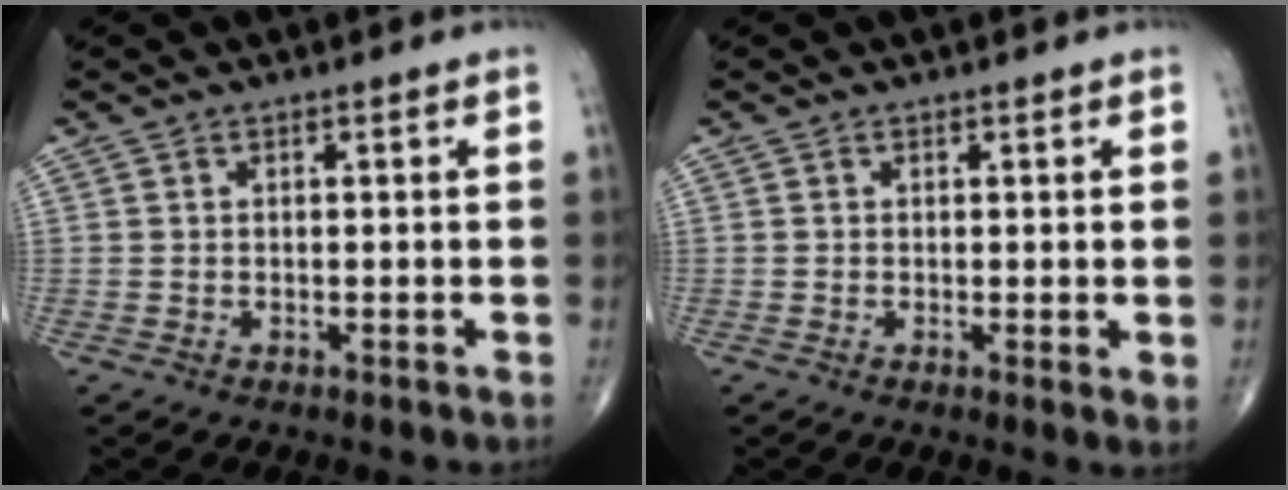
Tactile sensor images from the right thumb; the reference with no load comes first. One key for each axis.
{"total": 1.7, "fx": 0.1, "fy": 0.3, "fz": 1.6, "tx": -0.024, "ty": -0.007, "tz": -0.001}